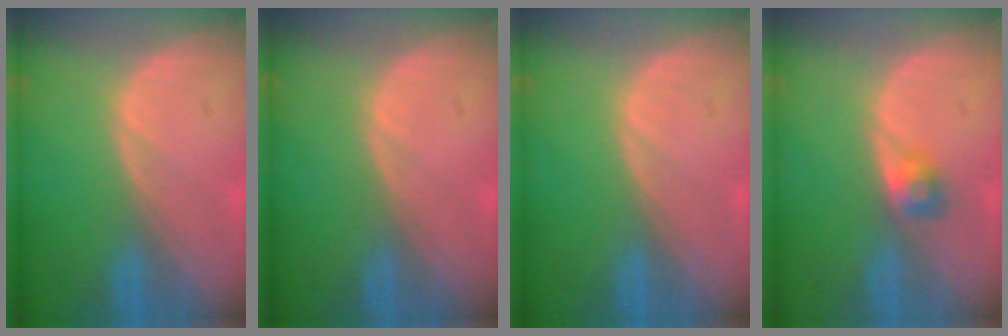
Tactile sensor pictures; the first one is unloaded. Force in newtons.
{"total": 0.0}
{"total": 0.0}
{"total": 2.5, "press": 2.3, "slide": 0.9}